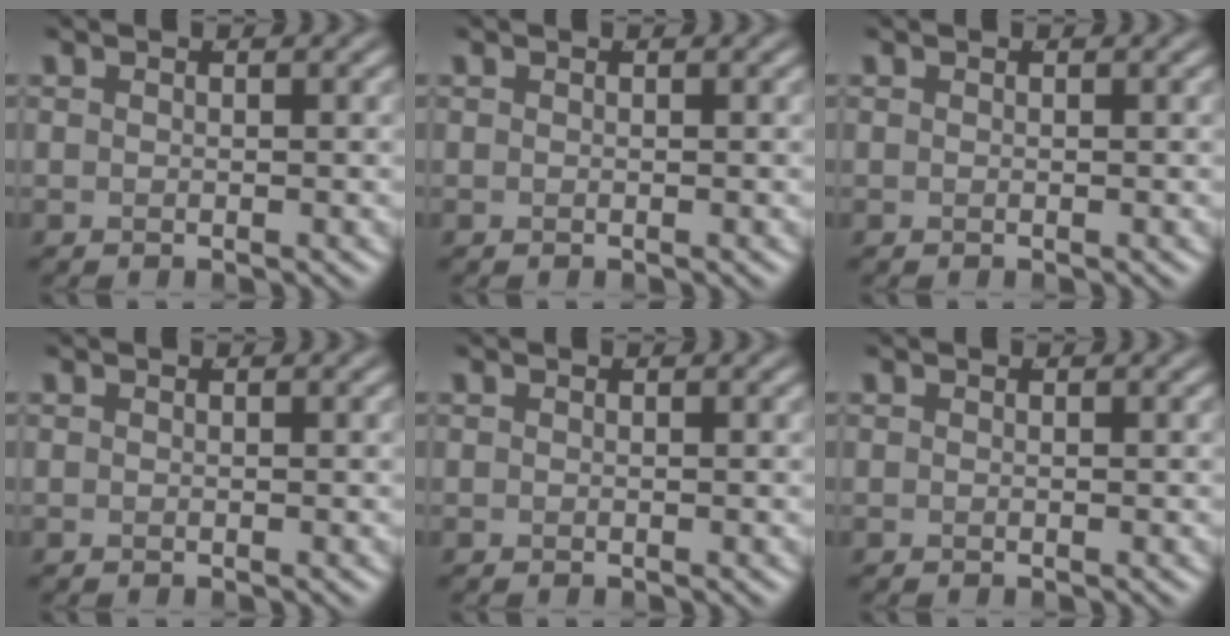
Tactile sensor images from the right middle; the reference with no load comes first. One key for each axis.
{"total": 0.0}
{"total": 0.0}
{"total": 0.0}
{"total": 0.0}
{"total": 0.0}